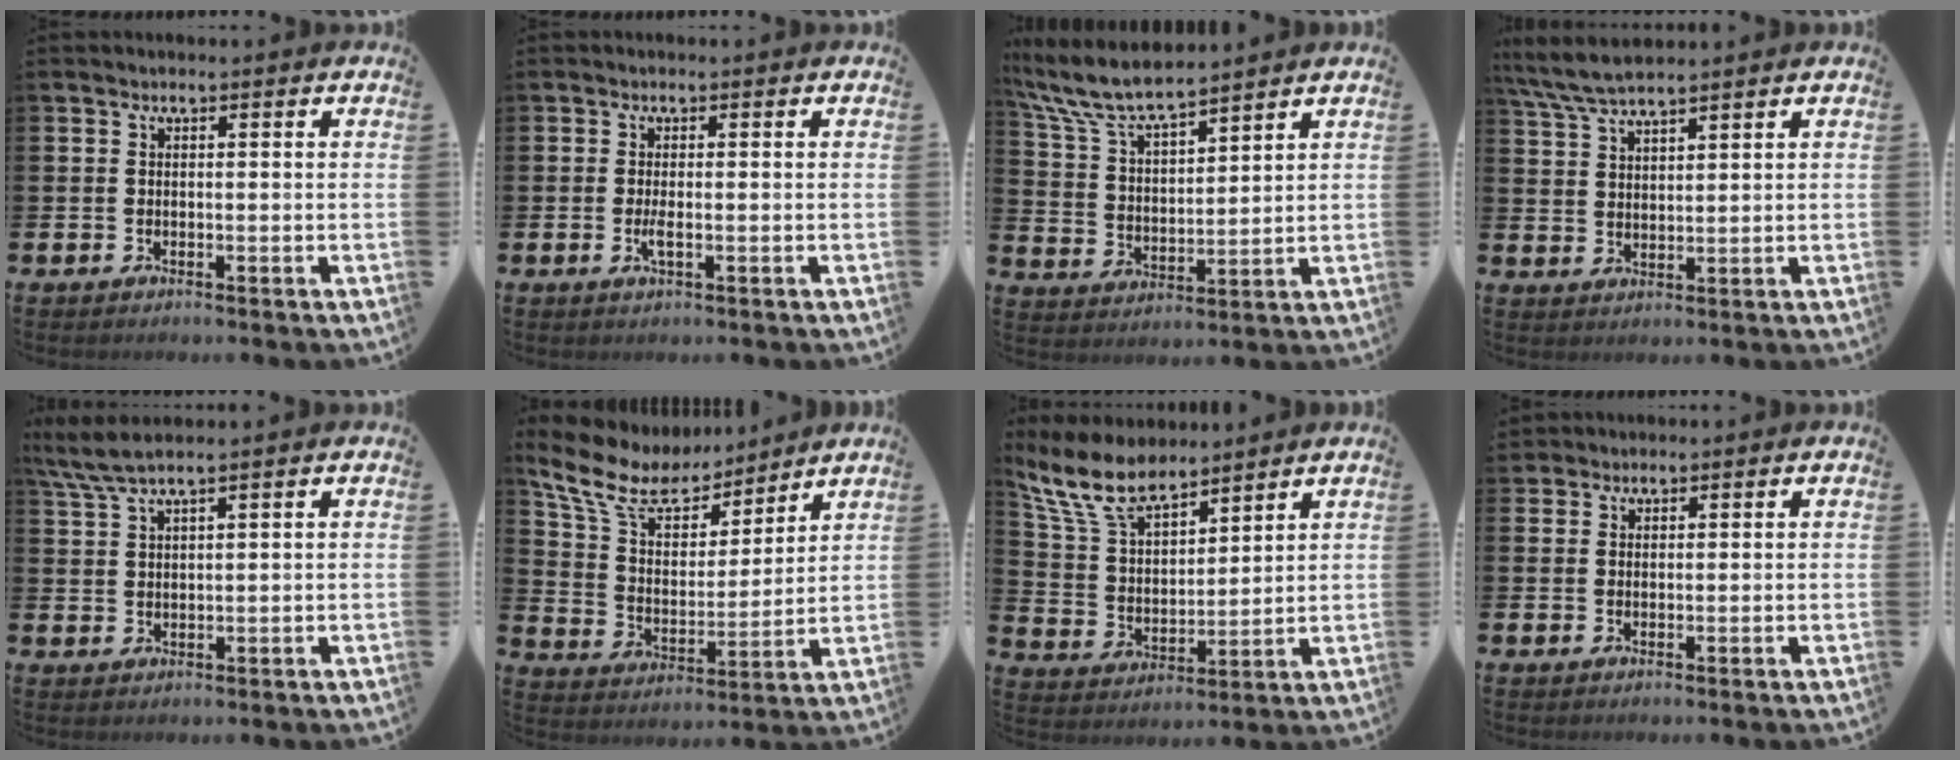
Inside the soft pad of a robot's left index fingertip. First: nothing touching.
{"total": 1.3, "force": [-0.3, 0.2, 1.3], "torque": [-0.030, 0.003, -0.004]}
{"total": 8.1, "force": [7.5, 1.2, 2.9], "torque": [-0.090, -0.038, 0.133]}
{"total": 5.4, "force": [5.1, 0.4, 2.0], "torque": [-0.058, -0.013, 0.094]}
{"total": 4.1, "force": [3.6, -0.1, 2.0], "torque": [-0.053, -0.006, 0.068]}
{"total": 10.3, "force": [8.5, 4.4, 3.7], "torque": [-0.122, -0.044, 0.154]}
{"total": 9.1, "force": [7.9, 2.9, 3.6], "torque": [-0.107, -0.028, 0.147]}
{"total": 2.1, "force": [1.9, 0.9, -0.1], "torque": [0.006, -0.002, 0.035]}